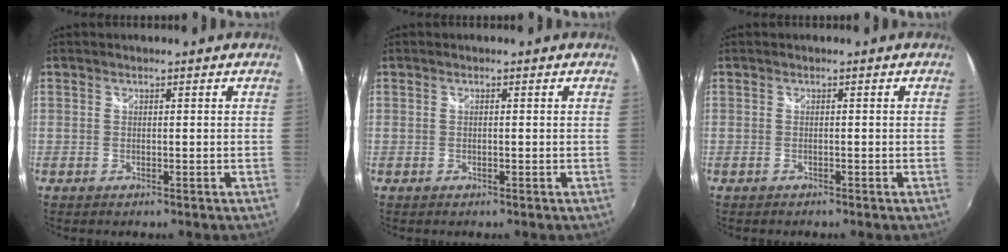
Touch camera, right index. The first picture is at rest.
{"total": 0.0}
{"total": 0.6, "force": [-0.6, 0.2, 0.2], "torque": [-0.005, -0.004, -0.011]}